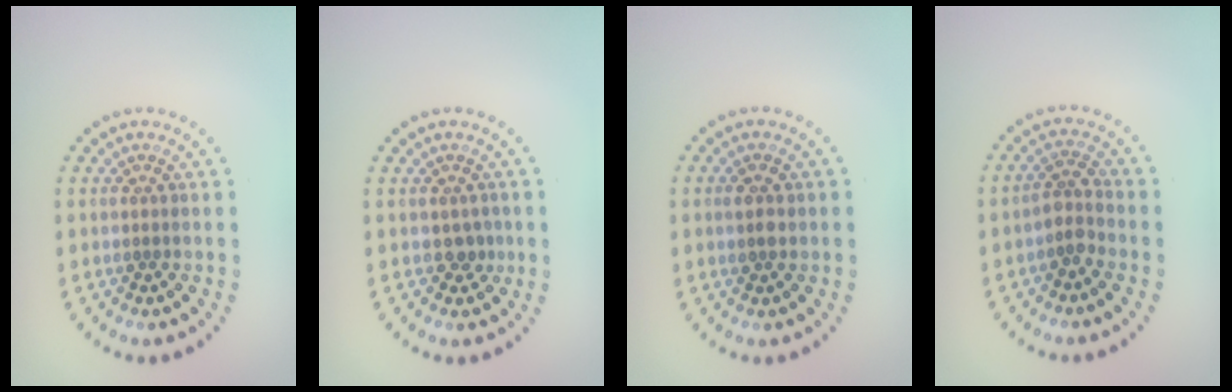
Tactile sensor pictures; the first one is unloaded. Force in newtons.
{"total": 1.1, "press": 1.0, "slide": 0.5}
{"total": 1.4, "press": 1.4, "slide": 0.3}
{"total": 1.9, "press": 1.5, "slide": 1.1}